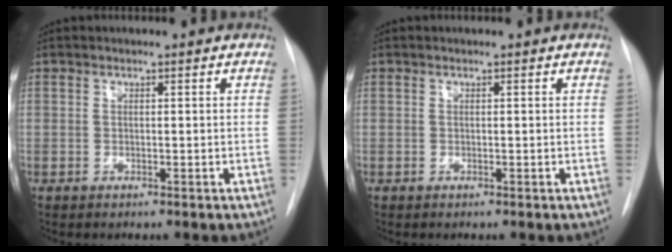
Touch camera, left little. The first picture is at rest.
{"total": 0.0}